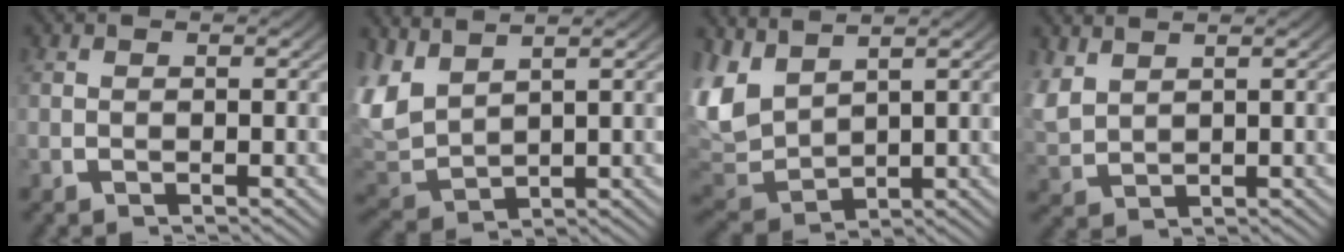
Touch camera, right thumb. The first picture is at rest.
{"total": 7.0, "force": [1.1, 5.2, 4.6], "torque": [-0.149, -0.033, 0.047]}
{"total": 8.0, "force": [0.6, 6.1, 5.2], "torque": [-0.164, -0.036, 0.037]}
{"total": 3.4, "force": [1.4, 2.4, 1.9], "torque": [-0.065, -0.011, 0.044]}